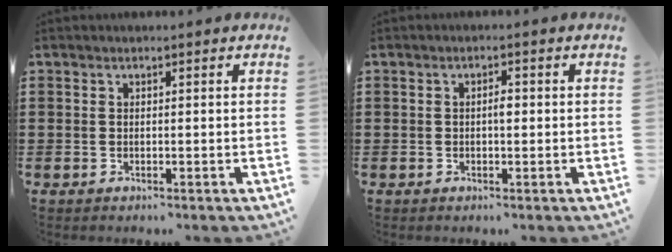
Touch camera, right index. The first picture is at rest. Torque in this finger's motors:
{"motor_torque": [0.54, -0.21, 0.04, 0.06]}